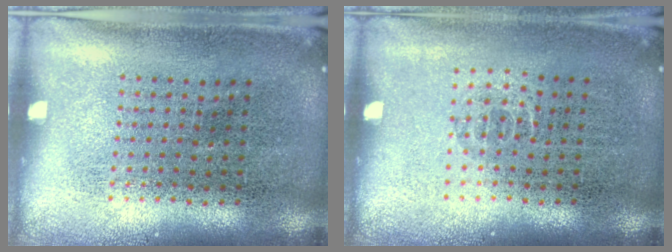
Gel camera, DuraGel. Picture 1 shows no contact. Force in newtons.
{"total": 0.6, "press": 0.4, "slide": 0.4}